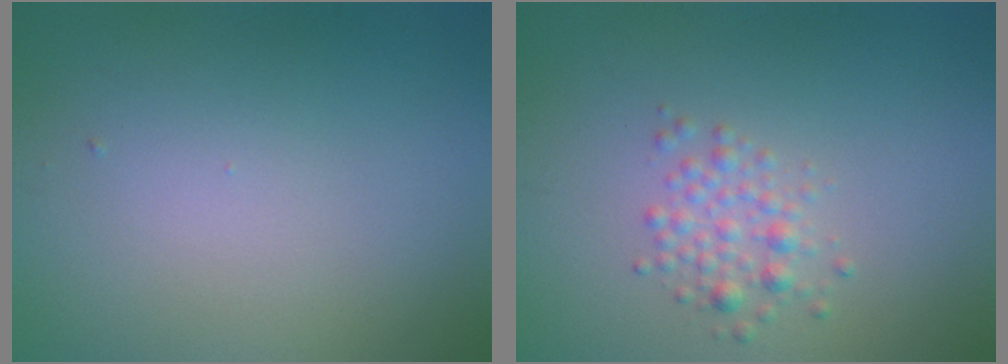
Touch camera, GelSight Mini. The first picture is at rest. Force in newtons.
{"total": 1.9, "press": 1.9, "slide": 0.1}